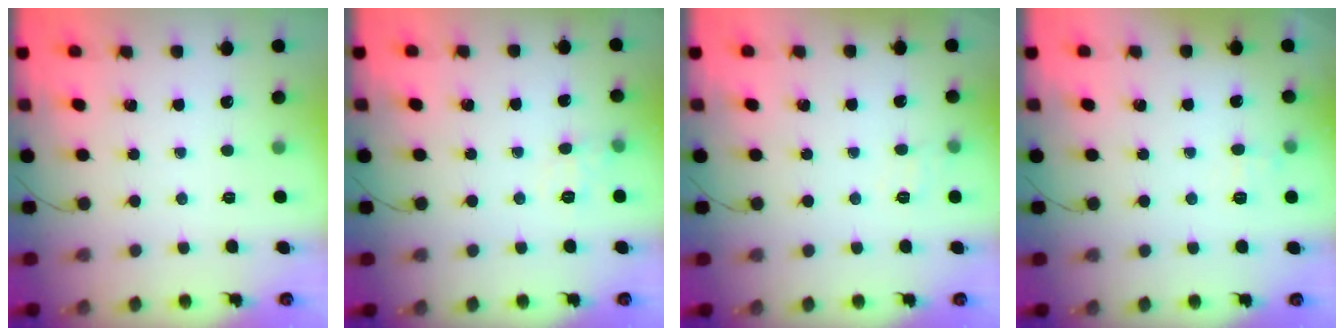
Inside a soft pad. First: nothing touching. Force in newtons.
{"total": 6.4, "press": 6.2, "slide": 1.9}
{"total": 6.3, "press": 6.2, "slide": 1.5}
{"total": 5.1, "press": 4.8, "slide": 1.5}